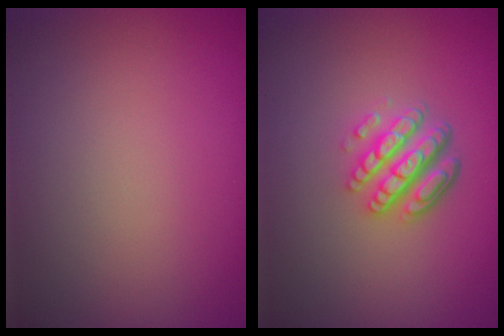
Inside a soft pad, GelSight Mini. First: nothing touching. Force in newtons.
{"total": 4.3, "press": 3.3, "slide": 2.8}